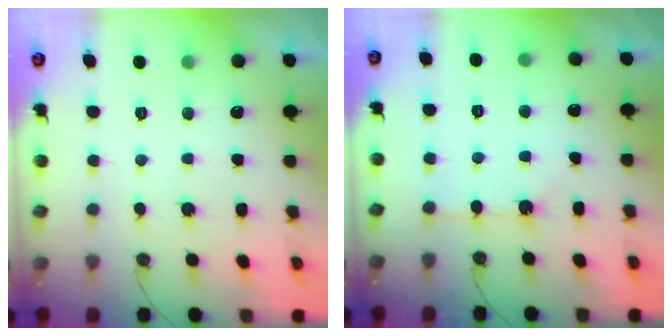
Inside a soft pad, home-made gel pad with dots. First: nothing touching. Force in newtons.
{"total": 2.2, "press": 2.1, "slide": 0.3}